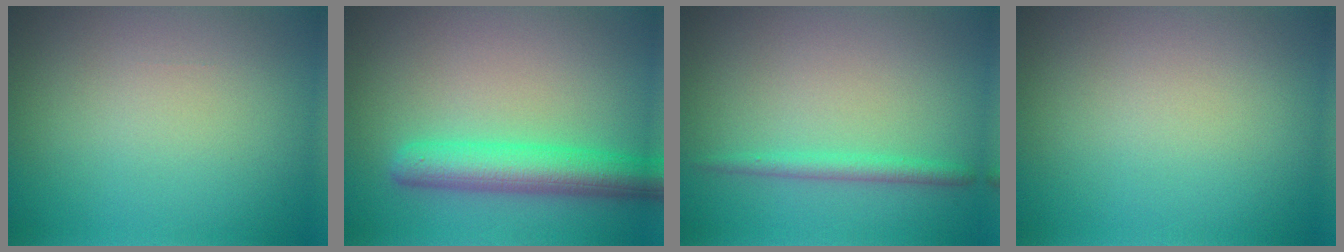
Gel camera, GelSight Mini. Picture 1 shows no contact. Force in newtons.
{"total": 5.1, "press": 5.1, "slide": 0.3}
{"total": 1.6, "press": 1.6, "slide": 0.1}
{"total": 0.0}